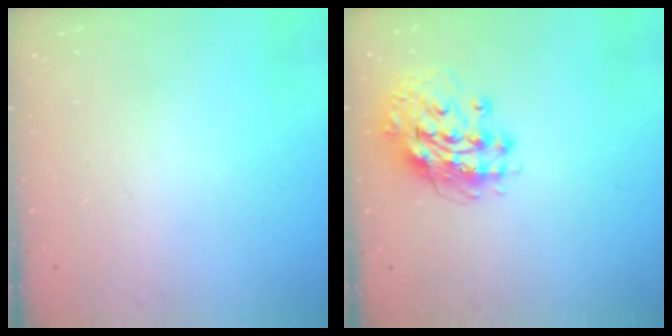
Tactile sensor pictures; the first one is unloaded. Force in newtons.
{"total": 13.5, "press": 13.4, "slide": 1.5}